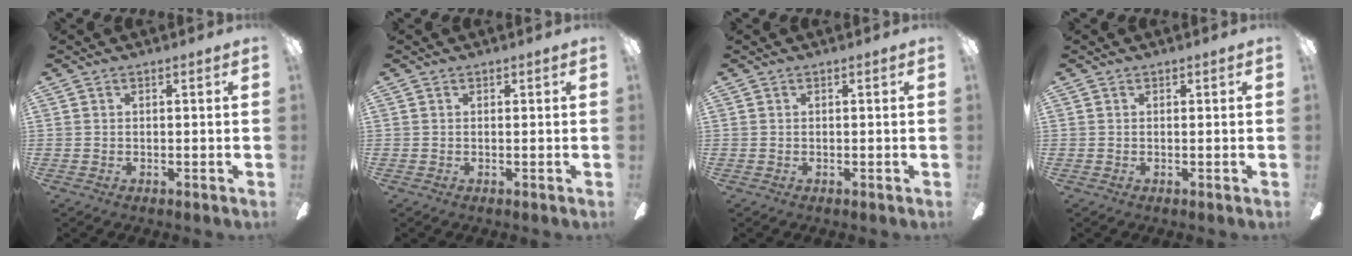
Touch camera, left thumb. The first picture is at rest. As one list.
[{"total": 0.0}, {"total": 0.0}, {"total": 0.0}]